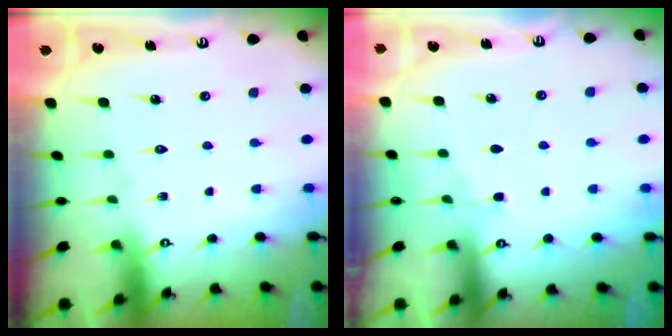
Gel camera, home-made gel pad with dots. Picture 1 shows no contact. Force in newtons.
{"total": 2.1, "press": 2.1, "slide": 0.4}